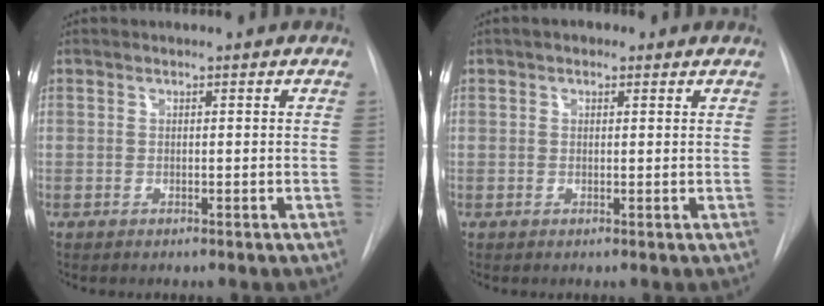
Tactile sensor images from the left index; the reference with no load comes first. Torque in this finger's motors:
{"motor_torque": [0.21, -0.01, -0.19, 0.01]}